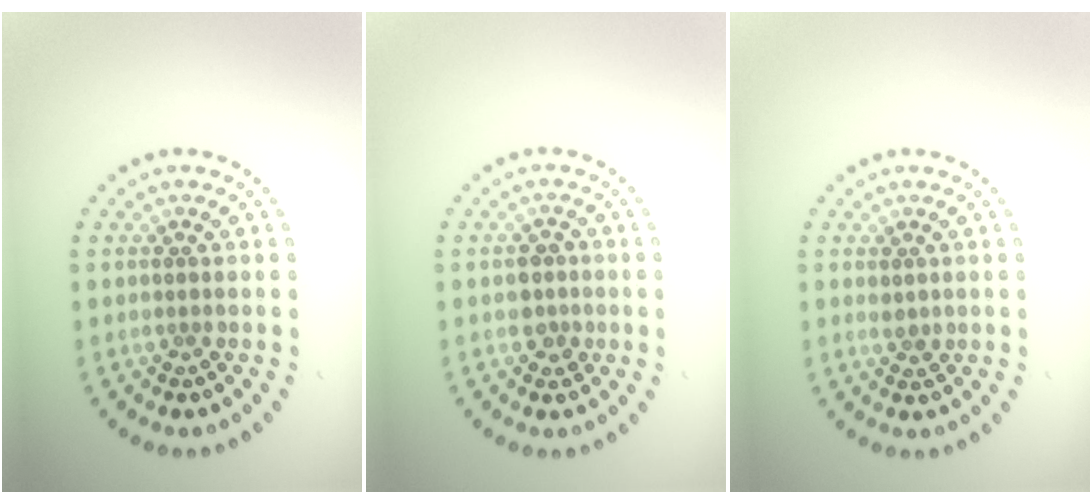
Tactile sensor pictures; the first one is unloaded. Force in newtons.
{"total": 1.8, "press": 1.8, "slide": 0.5}
{"total": 1.1, "press": 0.9, "slide": 0.5}